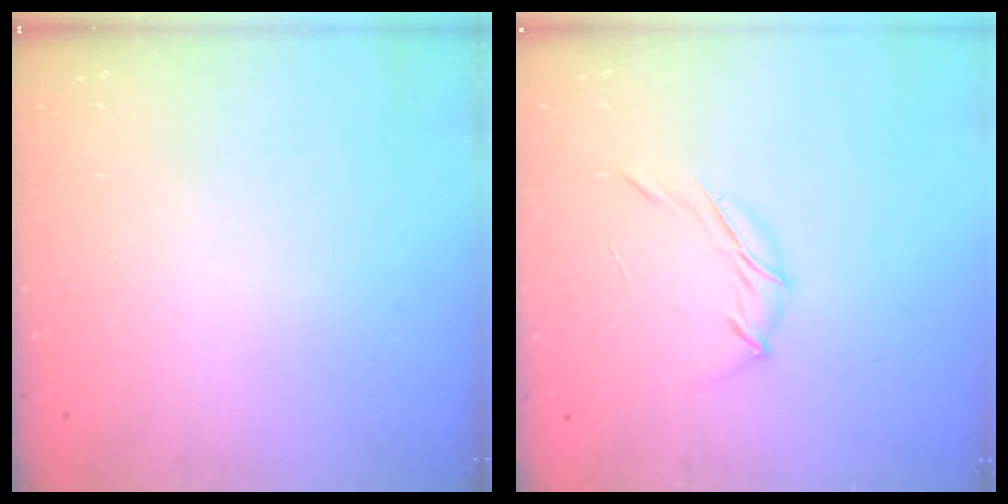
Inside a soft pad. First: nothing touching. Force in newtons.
{"total": 6.8, "press": 6.8, "slide": 0.9}